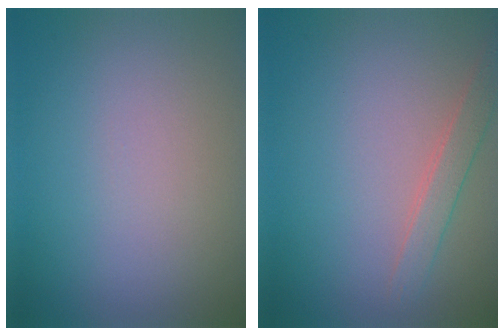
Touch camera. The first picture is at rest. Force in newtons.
{"total": 1.9, "press": 1.9, "slide": 0.1}